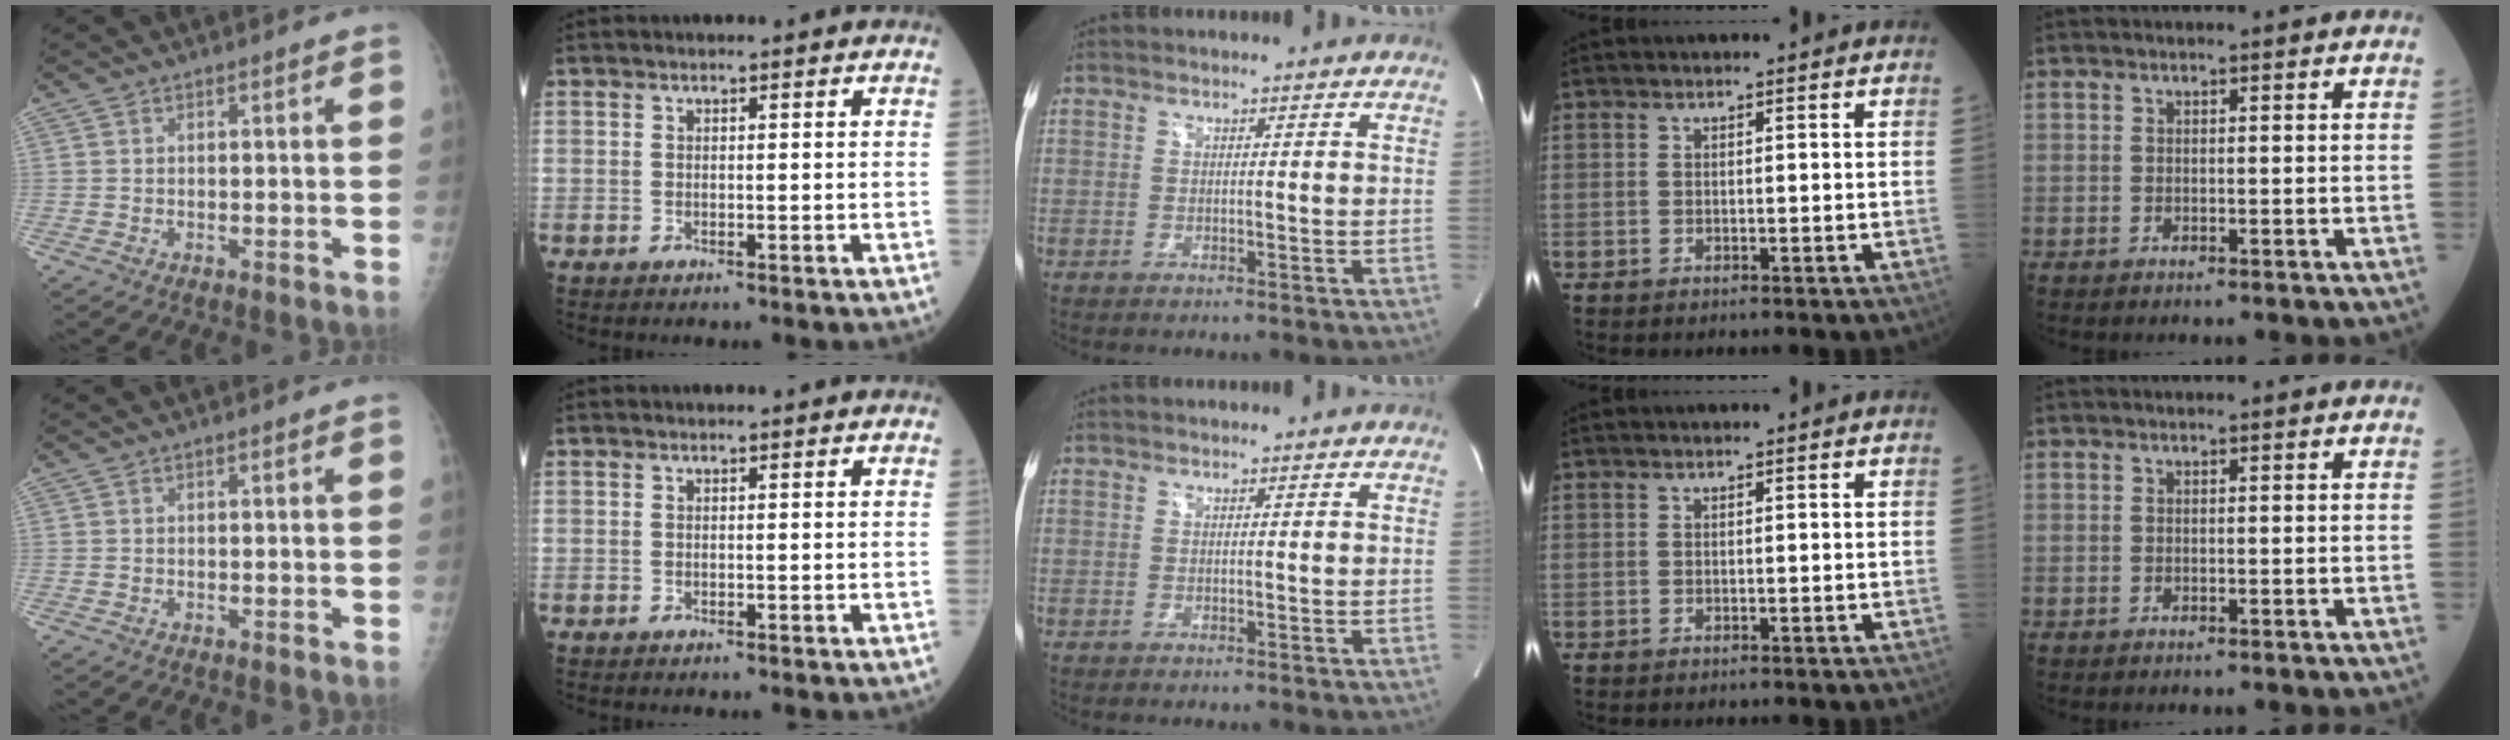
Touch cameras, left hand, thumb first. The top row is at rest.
{}